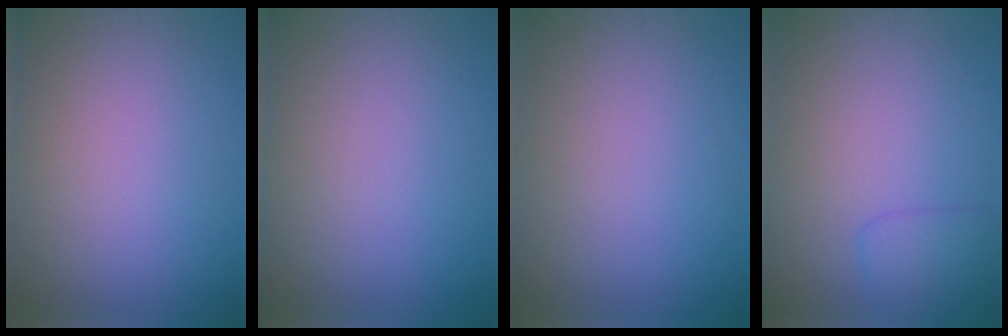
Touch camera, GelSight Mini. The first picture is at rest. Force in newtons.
{"total": 0.0}
{"total": 0.0}
{"total": 2.2, "press": 2.2, "slide": 0.2}